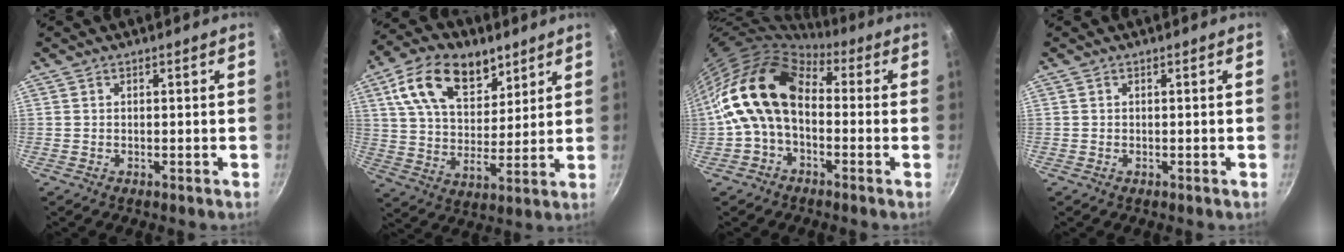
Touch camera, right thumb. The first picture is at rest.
{"total": 17.3, "force": [8.9, 10.3, 10.7], "torque": [-0.152, -0.027, 0.151]}
{"total": 15.1, "force": [-0.1, 10.2, 11.0], "torque": [-0.176, 0.038, -0.022]}
{"total": 0.0}